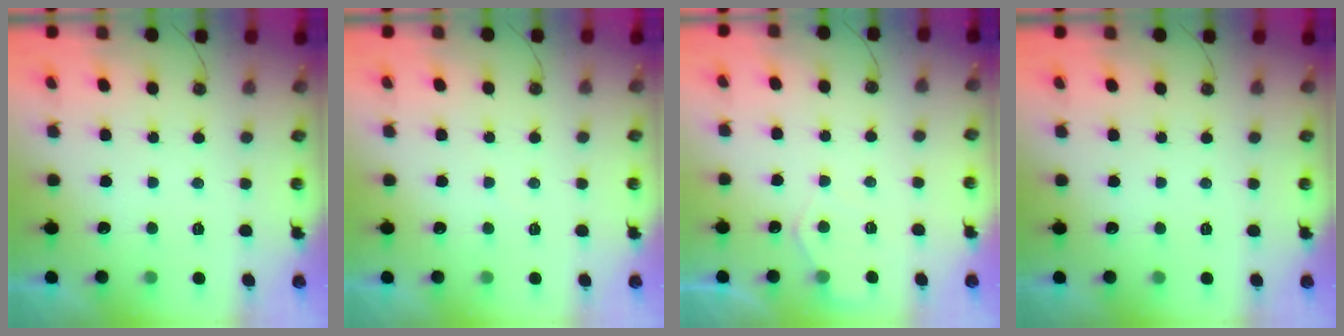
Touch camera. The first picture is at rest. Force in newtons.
{"total": 3.5, "press": 3.5, "slide": 0.4}
{"total": 4.5, "press": 4.4, "slide": 0.6}
{"total": 0.0}